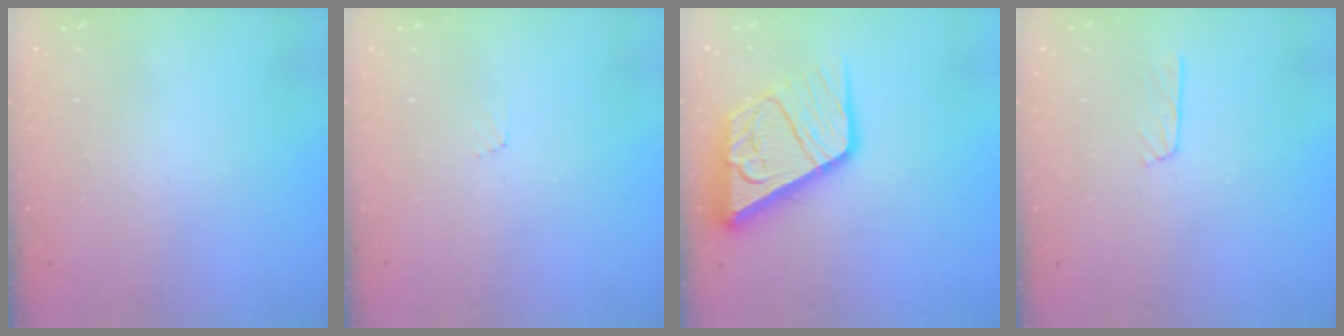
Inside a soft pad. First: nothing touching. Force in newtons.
{"total": 3.5, "press": 3.5, "slide": 0.4}
{"total": 17.9, "press": 17.8, "slide": 1.9}
{"total": 3.7, "press": 3.7, "slide": 0.4}